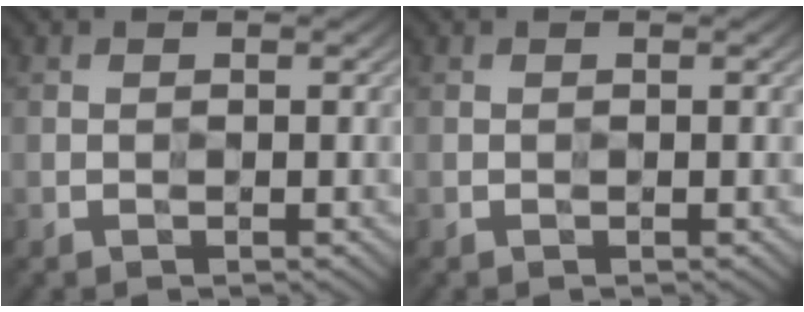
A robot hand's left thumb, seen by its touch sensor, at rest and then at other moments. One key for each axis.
{"total": 0.0}